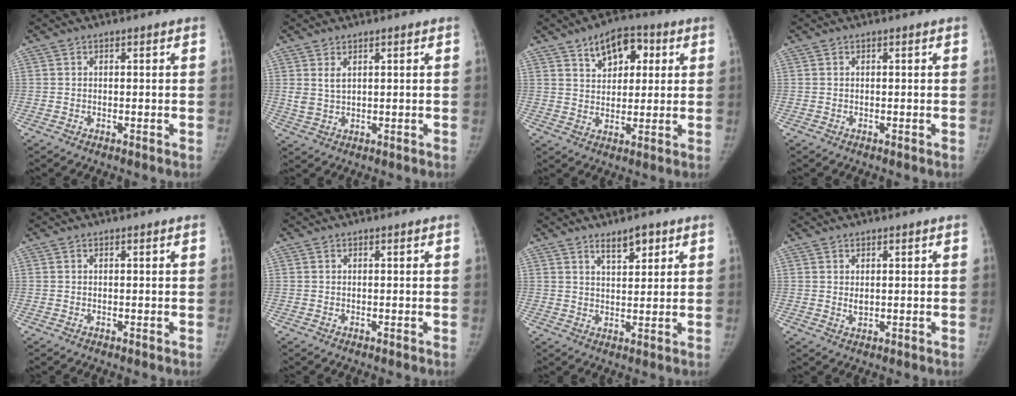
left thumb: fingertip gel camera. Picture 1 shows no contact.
{"total": 2.4, "force": [1.3, 1.3, 1.7], "torque": [-0.033, -0.008, 0.034]}
{"total": 9.3, "force": [4.2, 5.7, 6.0], "torque": [-0.054, -0.009, 0.063]}
{"total": 0.0}
{"total": 0.0}
{"total": 0.0}
{"total": 4.4, "force": [3.0, 1.7, 2.7], "torque": [-0.027, -0.023, 0.050]}
{"total": 1.3, "force": [0.3, 0.8, 1.0], "torque": [-0.013, -0.006, 0.009]}